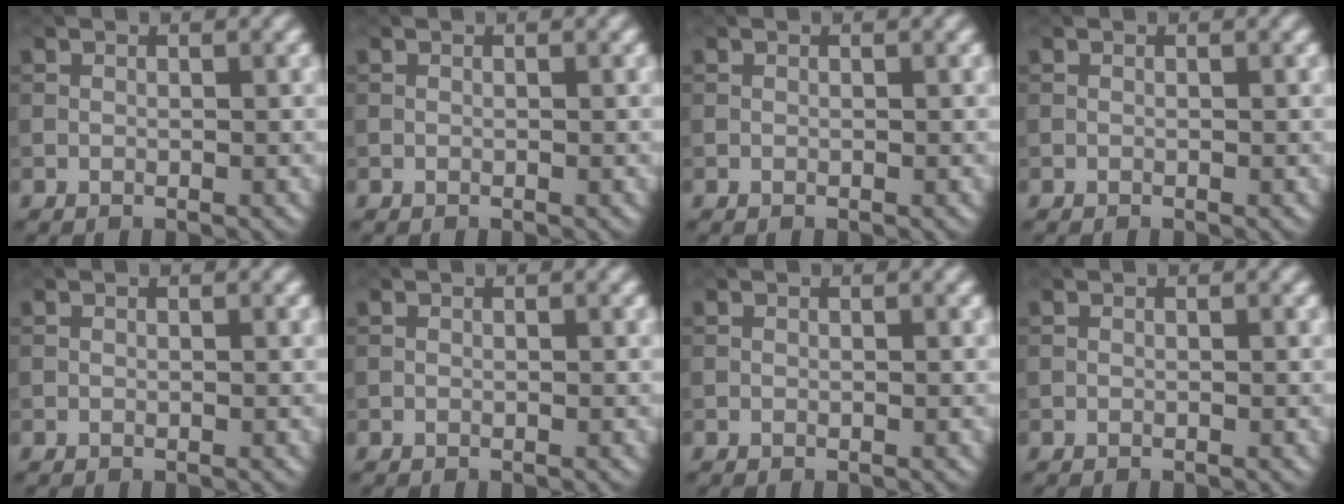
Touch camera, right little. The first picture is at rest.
{"total": 0.0}
{"total": 0.0}
{"total": 0.0}
{"total": 0.0}
{"total": 0.0}
{"total": 0.0}
{"total": 0.0}